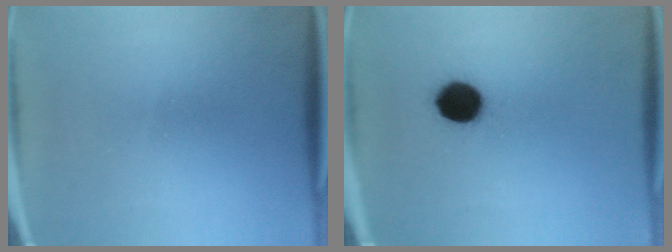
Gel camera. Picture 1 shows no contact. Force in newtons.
{"total": 9.1}